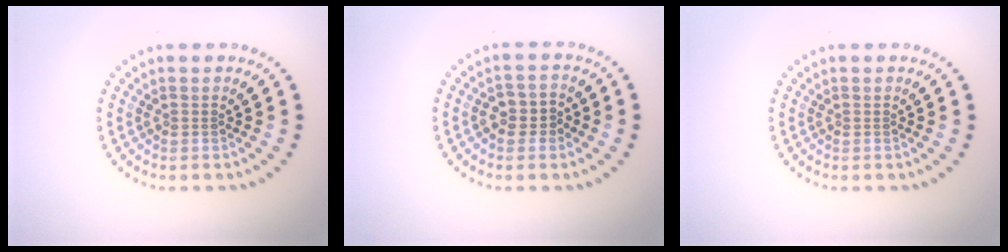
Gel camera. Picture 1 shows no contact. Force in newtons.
{"total": 2.3, "press": 2.1, "slide": 0.8}
{"total": 0.0}